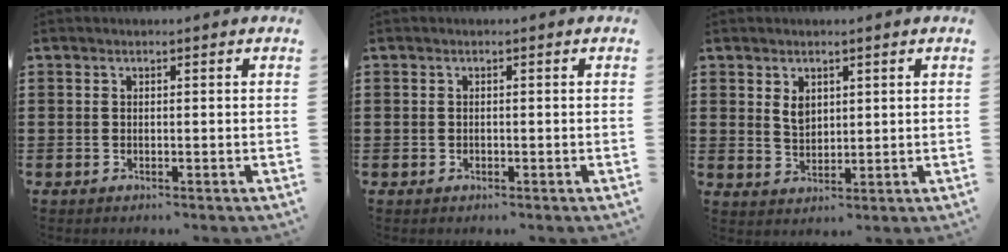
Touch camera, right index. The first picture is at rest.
{"total": 0.0}
{"total": 3.0, "force": [1.4, 2.0, 1.8], "torque": [-0.041, 0.006, 0.025]}